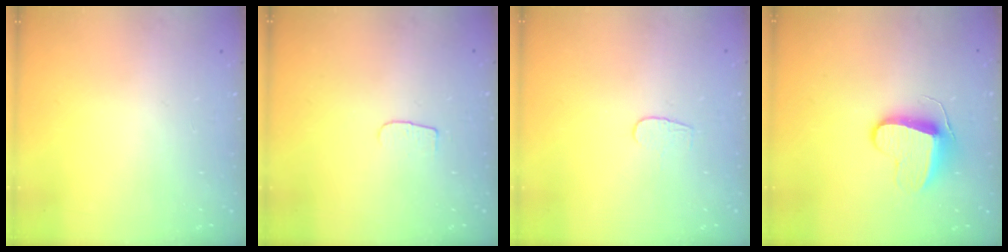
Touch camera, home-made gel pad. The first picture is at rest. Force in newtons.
{"total": 4.2, "press": 4.2, "slide": 0.4}
{"total": 4.3, "press": 4.3, "slide": 0.3}
{"total": 11.2, "press": 11.1, "slide": 0.8}